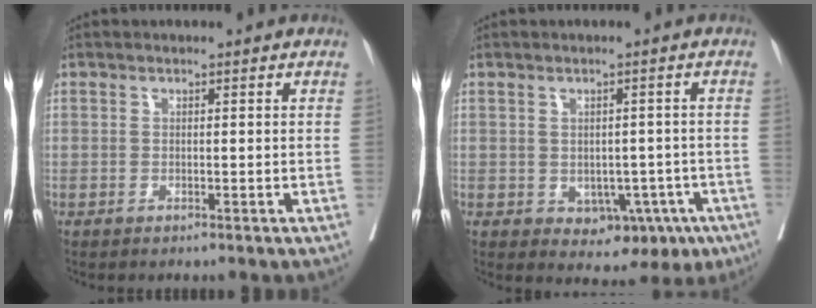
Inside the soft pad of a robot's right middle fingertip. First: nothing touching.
{"total": 7.4, "force": [-2.6, 5.0, 4.7], "torque": [-0.042, 0.010, -0.022]}